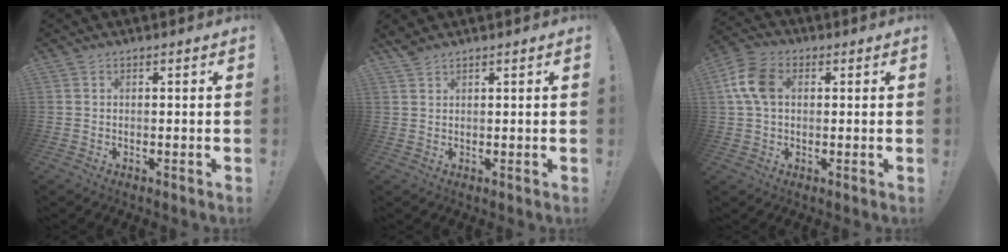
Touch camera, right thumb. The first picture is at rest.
{"total": 2.1, "force": [1.9, 0.4, 0.9], "torque": [-0.018, -0.011, 0.035]}
{"total": 9.7, "force": [1.8, 6.7, 6.9], "torque": [-0.147, 0.017, 0.039]}